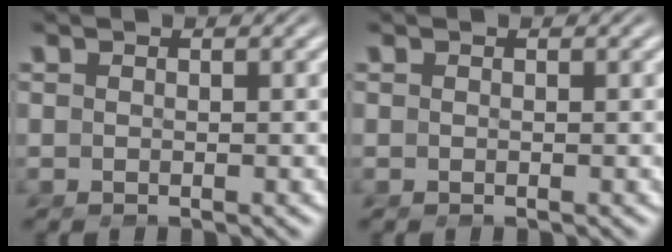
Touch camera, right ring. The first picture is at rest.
{"total": 0.0}